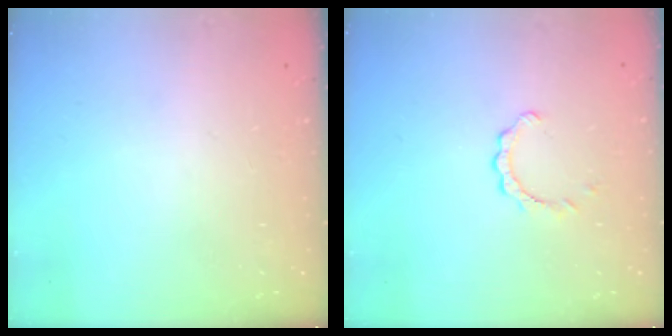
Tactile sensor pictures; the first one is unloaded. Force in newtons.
{"total": 2.0, "press": 2.0, "slide": 0.2}